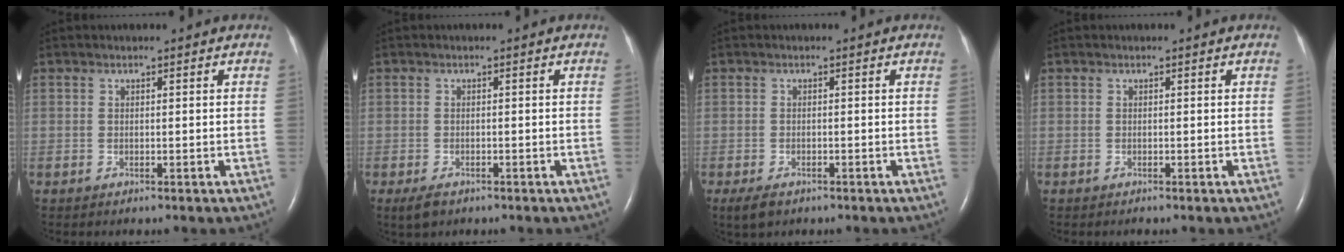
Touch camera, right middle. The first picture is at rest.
{"total": 2.4, "force": [-1.5, 1.2, 1.4], "torque": [-0.033, -0.005, -0.020]}
{"total": 2.9, "force": [-1.9, 1.4, 1.6], "torque": [-0.035, -0.006, -0.026]}
{"total": 0.0}